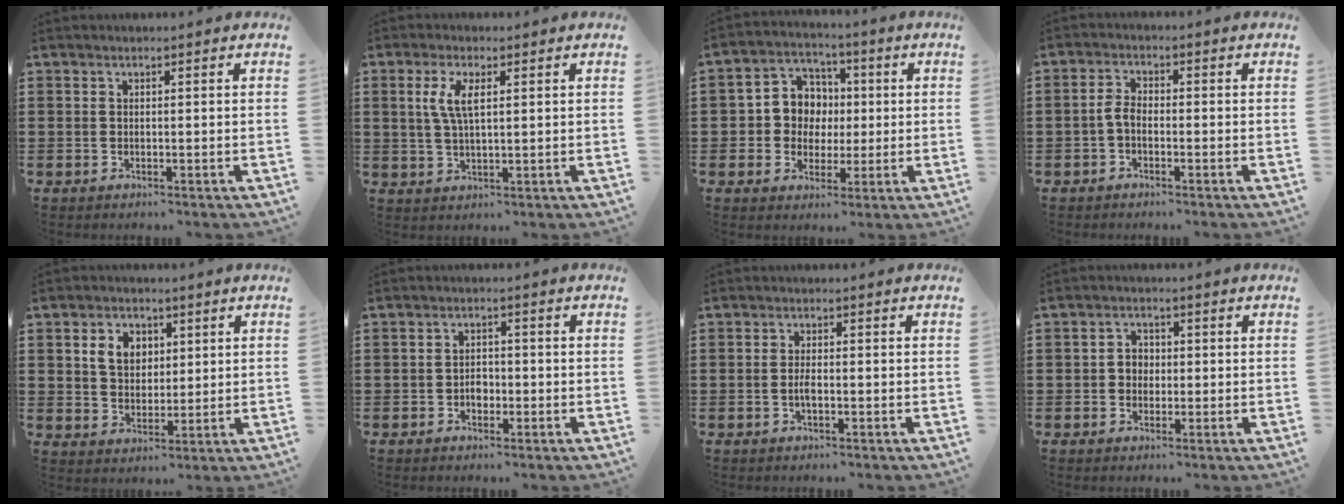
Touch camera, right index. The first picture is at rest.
{"total": 4.6, "force": [1.3, 1.5, 4.1], "torque": [-0.087, 0.006, 0.022]}
{"total": 6.5, "force": [0.3, 6.3, 1.5], "torque": [-0.057, 0.014, 0.005]}
{"total": 2.6, "force": [-1.1, 1.2, 2.0], "torque": [-0.054, -0.004, -0.026]}
{"total": 4.9, "force": [1.7, 3.7, 2.7], "torque": [-0.069, 0.014, 0.029]}
{"total": 2.2, "force": [-0.8, 1.5, 1.4], "torque": [-0.028, 0.001, -0.015]}
{"total": 2.1, "force": [-0.5, 0.5, 1.9], "torque": [-0.045, -0.003, -0.012]}
{"total": 2.2, "force": [-0.4, 2.0, 0.9], "torque": [-0.024, 0.008, -0.011]}